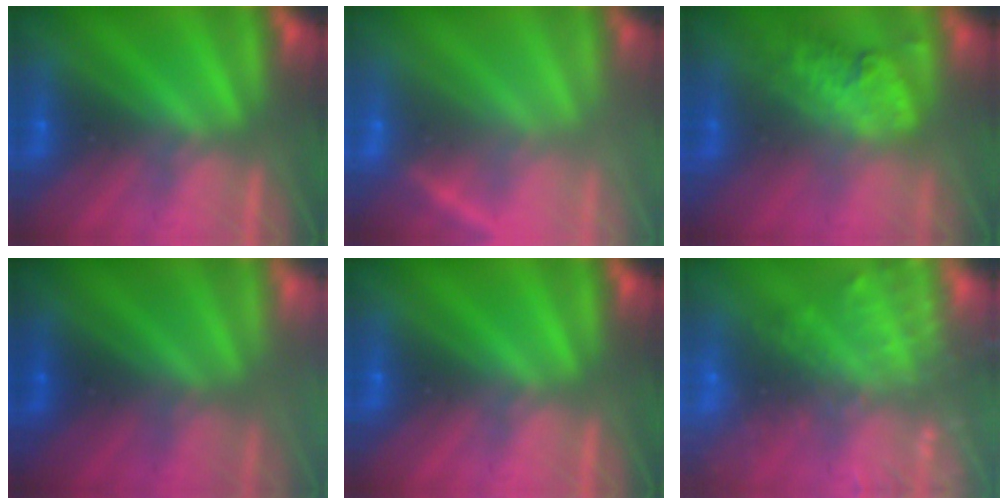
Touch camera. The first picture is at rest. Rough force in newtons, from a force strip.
{"total": 2.4}
{"total": 2.4}
{"total": 2.3}
{"total": 0.0}
{"total": 9.0}